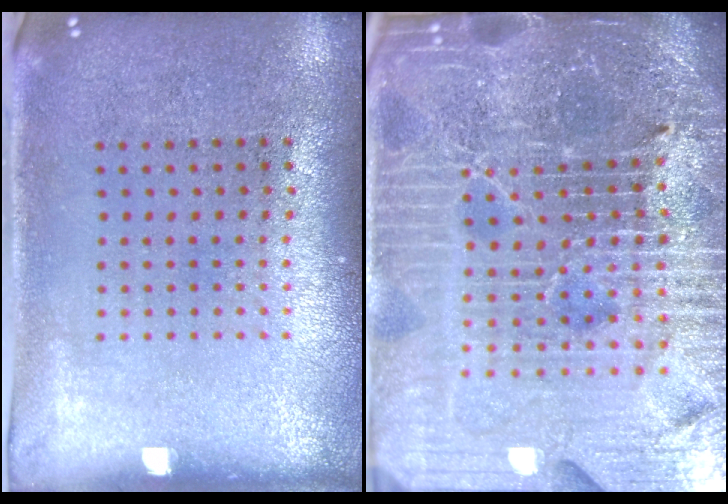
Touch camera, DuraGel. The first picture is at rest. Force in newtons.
{"total": 7.3, "press": 6.3, "slide": 3.7}